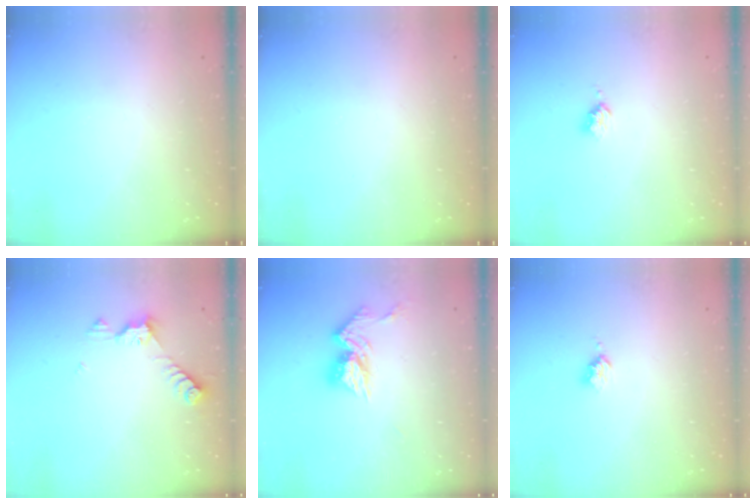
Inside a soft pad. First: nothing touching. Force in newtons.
{"total": 0.0}
{"total": 2.5, "press": 2.5, "slide": 0.3}
{"total": 6.7, "press": 6.7, "slide": 0.4}
{"total": 11.5, "press": 11.4, "slide": 1.0}
{"total": 2.5, "press": 2.5, "slide": 0.3}